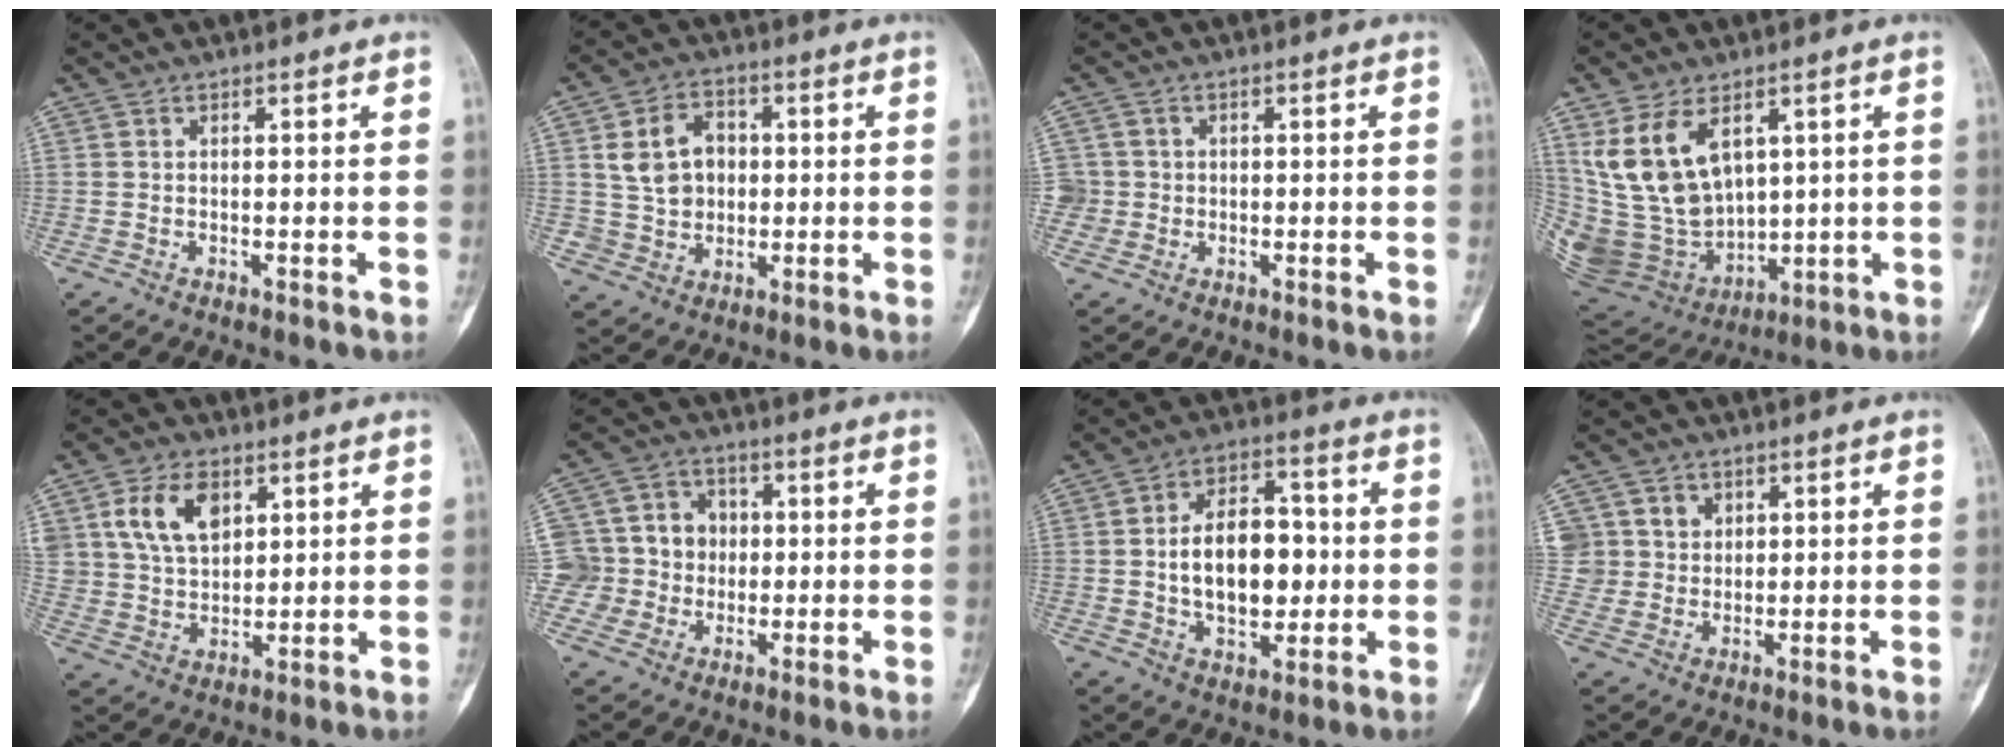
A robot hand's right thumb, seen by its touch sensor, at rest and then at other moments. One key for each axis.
{"total": 9.7, "fx": 1.5, "fy": 8.0, "fz": 5.2, "tx": -0.059, "ty": 0.006, "tz": 0.029}
{"total": 3.0, "fx": -0.3, "fy": 3.0, "fz": -0.1, "tx": 0.024, "ty": 0.010, "tz": -0.008}
{"total": 18.8, "fx": 6.2, "fy": 12.5, "fz": 12.6, "tx": -0.227, "ty": -0.029, "tz": 0.151}
{"total": 10.4, "fx": 4.2, "fy": 6.8, "fz": 6.6, "tx": -0.100, "ty": -0.011, "tz": 0.084}
{"total": 11.2, "fx": -0.4, "fy": 10.9, "fz": 2.8, "tx": -0.012, "ty": 0.030, "tz": -0.006}
{"total": 14.6, "fx": -0.1, "fy": 9.1, "fz": 11.4, "tx": -0.147, "ty": 0.020, "tz": 0.001}
{"total": 6.6, "fx": 2.4, "fy": 6.1, "fz": 0.7, "tx": 0.021, "ty": -0.005, "tz": 0.046}